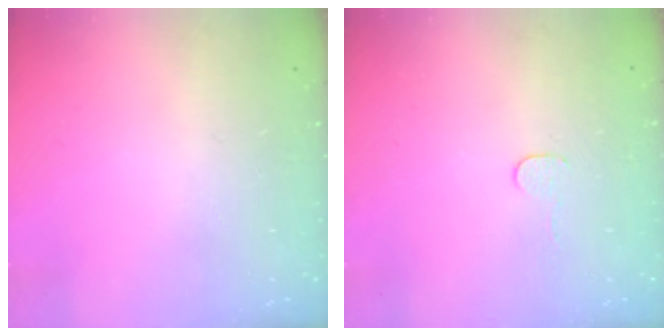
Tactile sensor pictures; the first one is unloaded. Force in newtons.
{"total": 2.7, "press": 2.7, "slide": 0.2}